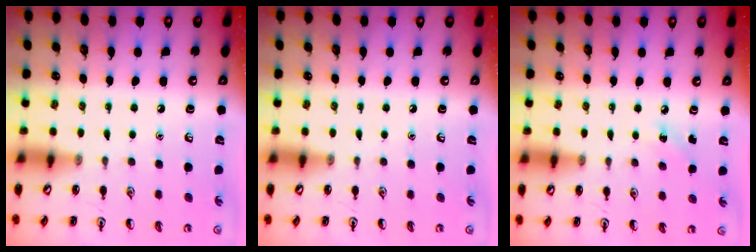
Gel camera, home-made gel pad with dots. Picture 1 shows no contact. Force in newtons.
{"total": 0.0}
{"total": 4.3, "press": 4.0, "slide": 1.5}